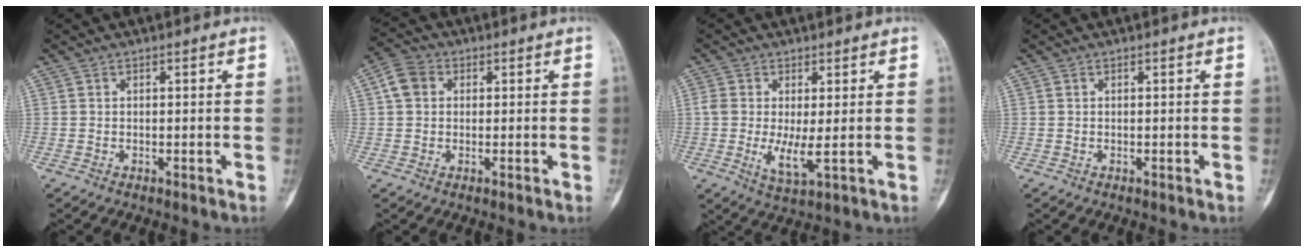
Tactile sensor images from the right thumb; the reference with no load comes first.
{"total": 4.9, "force": [0.9, 4.0, 2.6], "torque": [-0.044, 0.012, 0.008]}
{"total": 6.2, "force": [-0.4, 2.1, 5.8], "torque": [-0.121, -0.015, -0.008]}
{"total": 0.0}